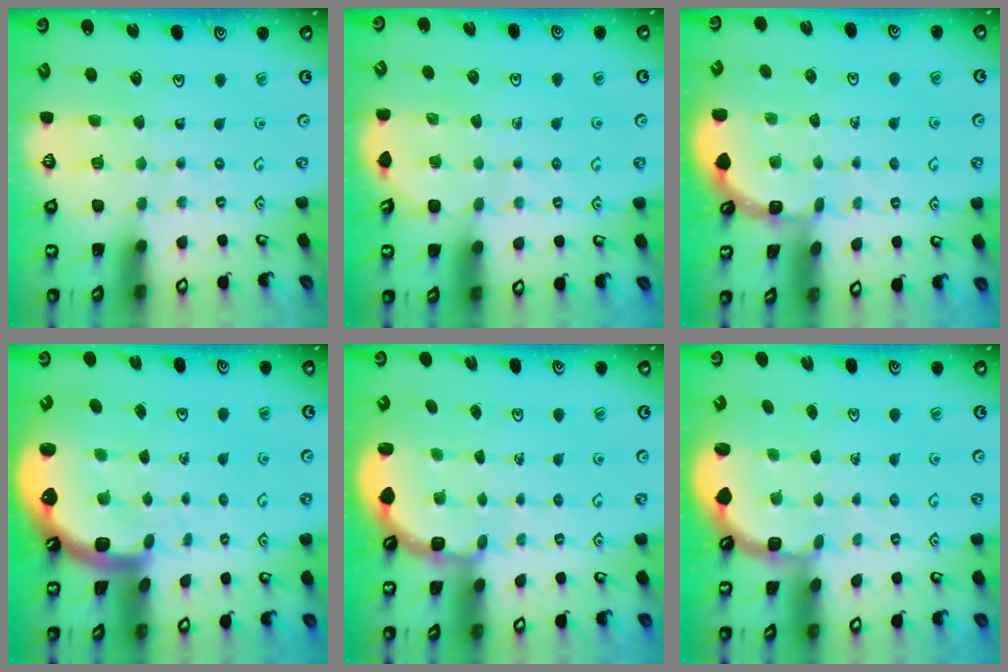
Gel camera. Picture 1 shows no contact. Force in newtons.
{"total": 2.6, "press": 2.4, "slide": 1.0}
{"total": 1.3, "press": 1.3, "slide": 0.1}
{"total": 5.4, "press": 5.2, "slide": 1.4}
{"total": 3.1, "press": 2.2, "slide": 2.1}
{"total": 2.7, "press": 2.1, "slide": 1.7}